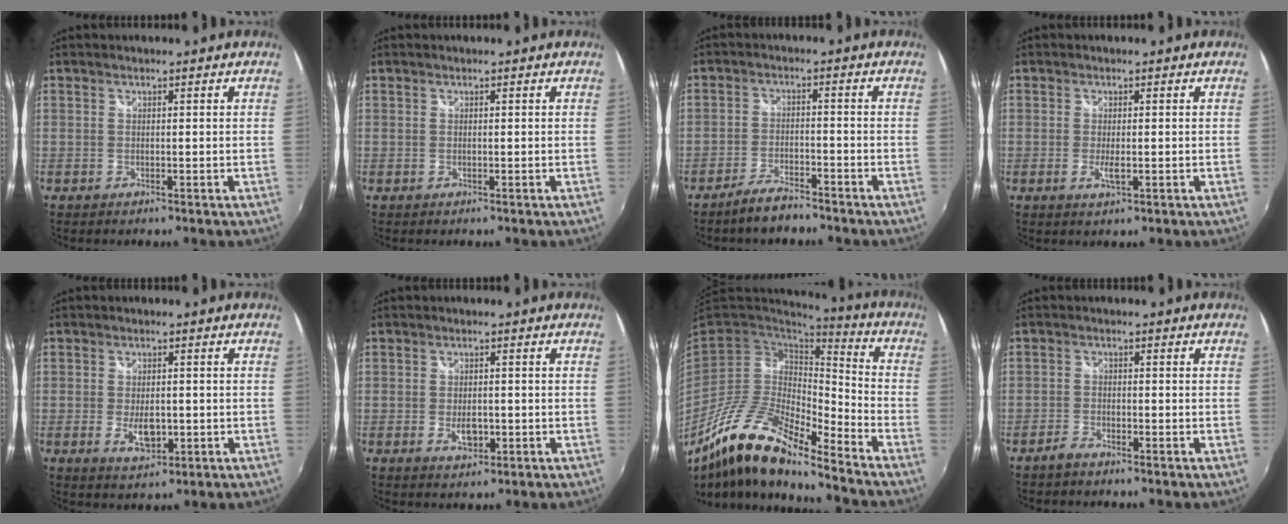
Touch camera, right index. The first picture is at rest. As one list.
[{"total": 0.0}, {"total": 5.3, "force": [-4.6, 1.3, 2.2], "torque": [-0.063, -0.002, -0.085]}, {"total": 2.2, "force": [-0.5, 0.4, 2.0], "torque": [-0.041, -0.003, -0.008]}, {"total": 4.8, "force": [-1.2, 2.5, 3.9], "torque": [-0.074, -0.006, -0.015]}, {"total": 3.2, "force": [-1.0, 1.9, 2.4], "torque": [-0.044, -0.002, -0.013]}, {"total": 17.5, "force": [-12.1, 4.2, 11.8], "torque": [-0.220, -0.024, -0.240]}, {"total": 2.5, "force": [-2.3, 0.6, 0.7], "torque": [-0.029, -0.002, -0.047]}]